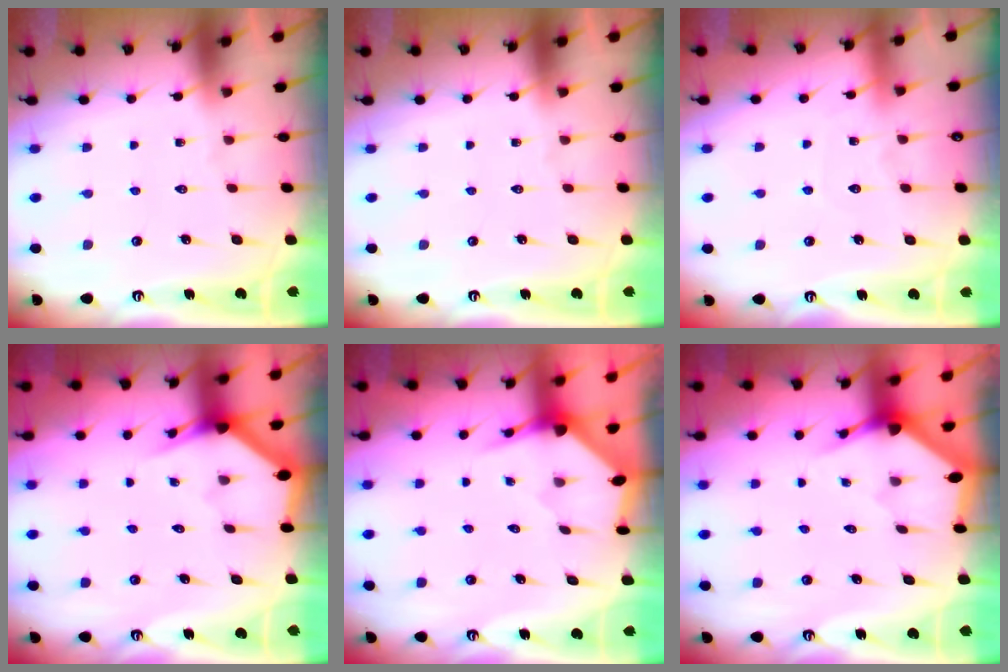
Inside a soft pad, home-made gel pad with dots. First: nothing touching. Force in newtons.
{"total": 0.0}
{"total": 4.7, "press": 4.7, "slide": 0.7}
{"total": 3.0, "press": 3.0, "slide": 0.1}
{"total": 3.1, "press": 3.1, "slide": 0.2}
{"total": 2.9, "press": 2.9, "slide": 0.1}